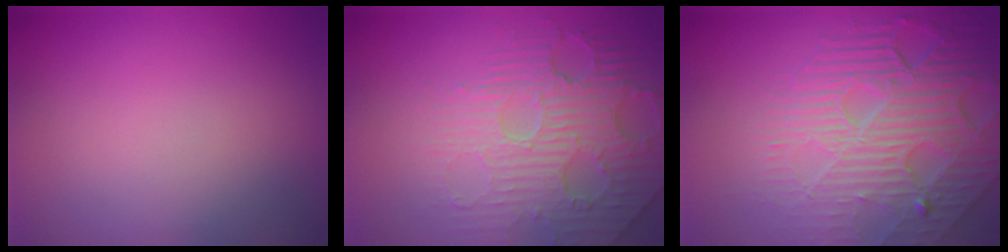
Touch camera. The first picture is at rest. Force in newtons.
{"total": 4.5, "press": 4.1, "slide": 1.7}
{"total": 8.2, "press": 6.0, "slide": 5.6}